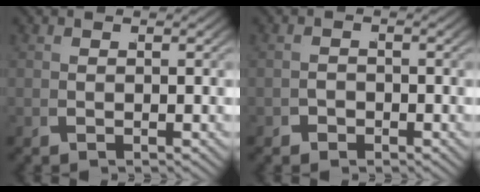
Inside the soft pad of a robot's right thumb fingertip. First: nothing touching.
{"total": 1.3, "force": [-1.1, 0.7, 0.1], "torque": [0.005, -0.002, -0.020]}